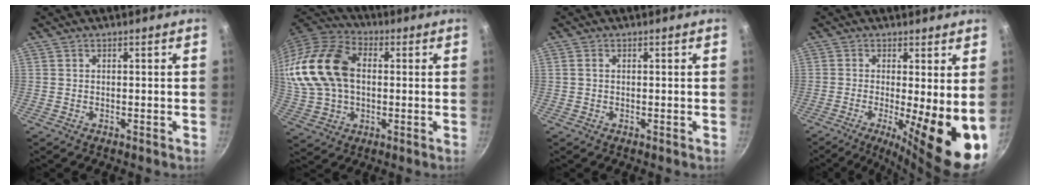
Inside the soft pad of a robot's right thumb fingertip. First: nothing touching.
{"total": 20.2, "force": [2.5, 14.2, 14.2], "torque": [-0.277, 0.028, 0.043]}
{"total": 0.9, "force": [0.1, 0.7, 0.6], "torque": [-0.009, 0.003, 0.001]}
{"total": 13.4, "force": [-2.0, 3.2, 12.9], "torque": [-0.169, -0.019, -0.027]}